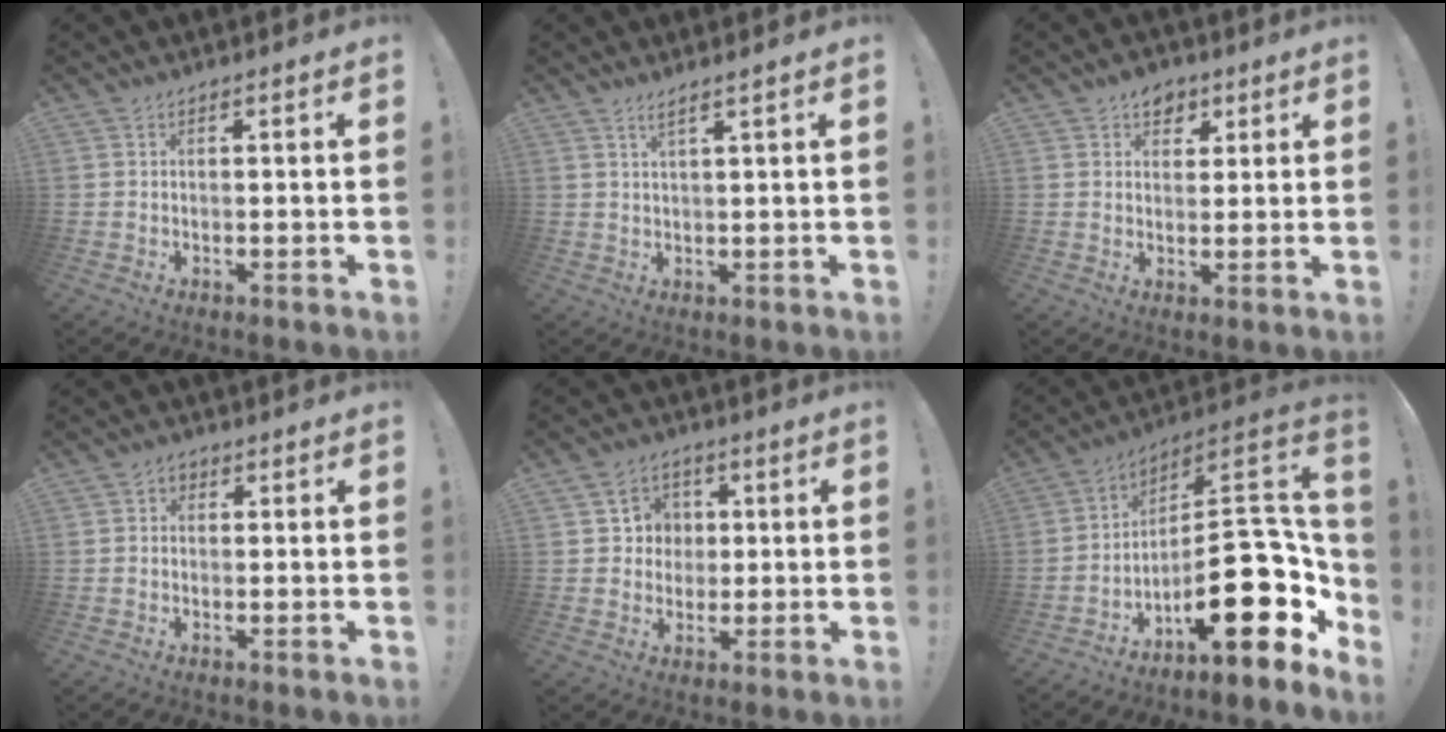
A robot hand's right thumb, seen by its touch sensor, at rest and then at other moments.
{"total": 2.7, "force": [1.9, -0.3, 1.9], "torque": [-0.032, -0.010, 0.030]}
{"total": 6.0, "force": [3.3, 4.7, 1.8], "torque": [-0.011, -0.017, 0.060]}
{"total": 1.9, "force": [0.1, 1.6, 1.0], "torque": [-0.012, 0.000, 0.000]}
{"total": 6.9, "force": [1.2, 6.7, 0.9], "torque": [-0.008, -0.006, 0.026]}
{"total": 24.5, "force": [-6.5, 10.2, 21.3], "torque": [-0.306, 0.026, -0.095]}